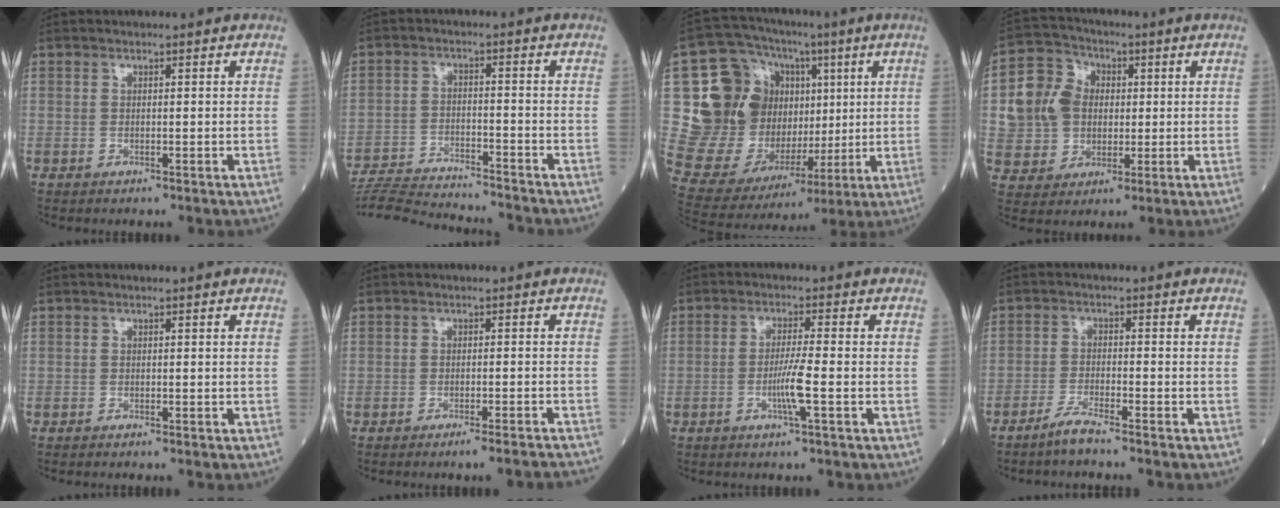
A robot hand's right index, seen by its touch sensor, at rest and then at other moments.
{"total": 14.8, "force": [-14.2, -0.1, 4.2], "torque": [-0.070, -0.011, -0.222]}
{"total": 19.4, "force": [3.4, 14.5, 12.5], "torque": [-0.225, 0.052, 0.086]}
{"total": 9.9, "force": [1.1, 8.9, 4.3], "torque": [-0.115, 0.034, 0.027]}
{"total": 0.5, "force": [-0.5, 0.0, 0.2], "torque": [-0.004, -0.002, -0.010]}
{"total": 5.9, "force": [-5.4, -0.8, 2.4], "torque": [-0.015, -0.010, -0.070]}
{"total": 4.2, "force": [-1.4, -0.6, 3.9], "torque": [-0.076, -0.006, -0.030]}
{"total": 3.3, "force": [-2.9, -0.3, 1.6], "torque": [-0.042, -0.008, -0.061]}